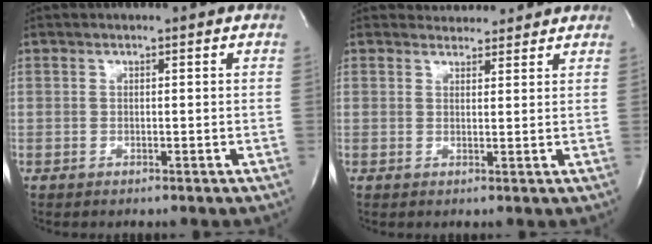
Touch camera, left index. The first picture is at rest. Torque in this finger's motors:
{"motor_torque": [0.06, -0.10, 0.04, -0.02]}